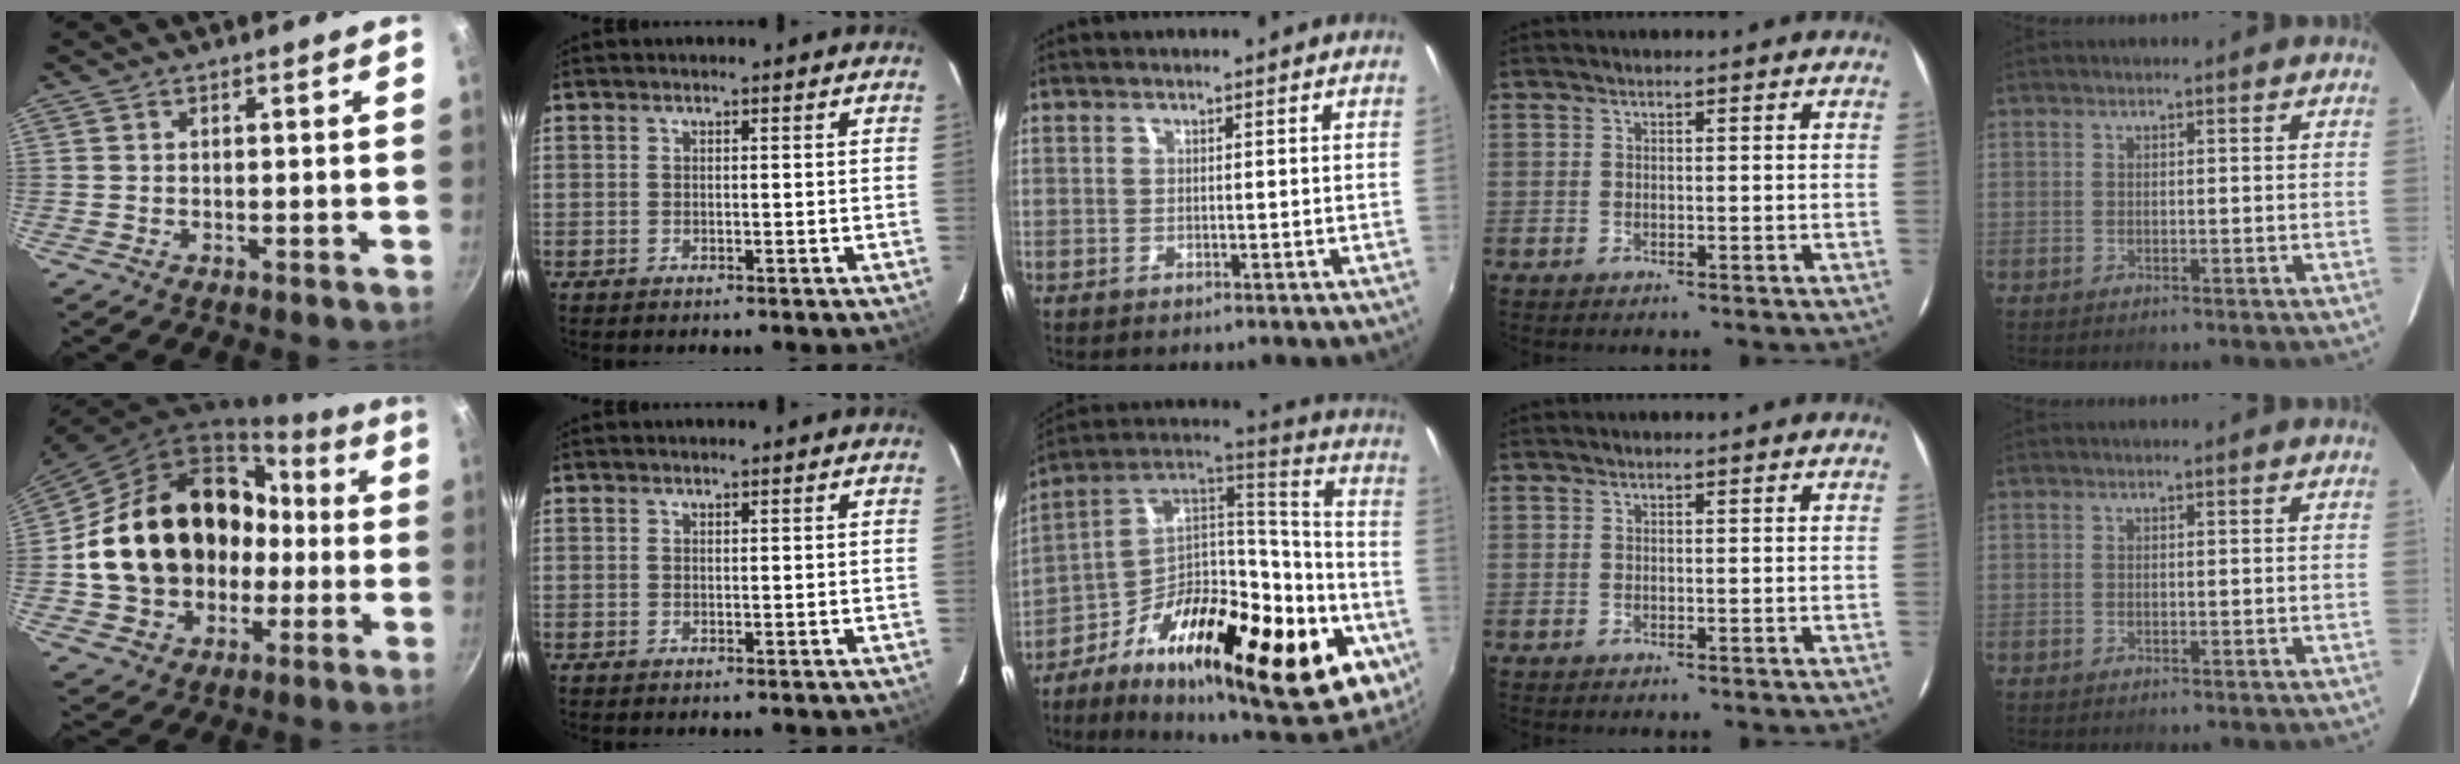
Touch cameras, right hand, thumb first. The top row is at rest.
{"thumb": {"total": 24.6, "force": [-0.8, 19.5, 14.9], "torque": [-0.238, 0.063, 0.011]}, "middle": {"total": 35.2, "force": [-14.1, 14.6, 28.8], "torque": [-0.431, 0.014, -0.225]}}